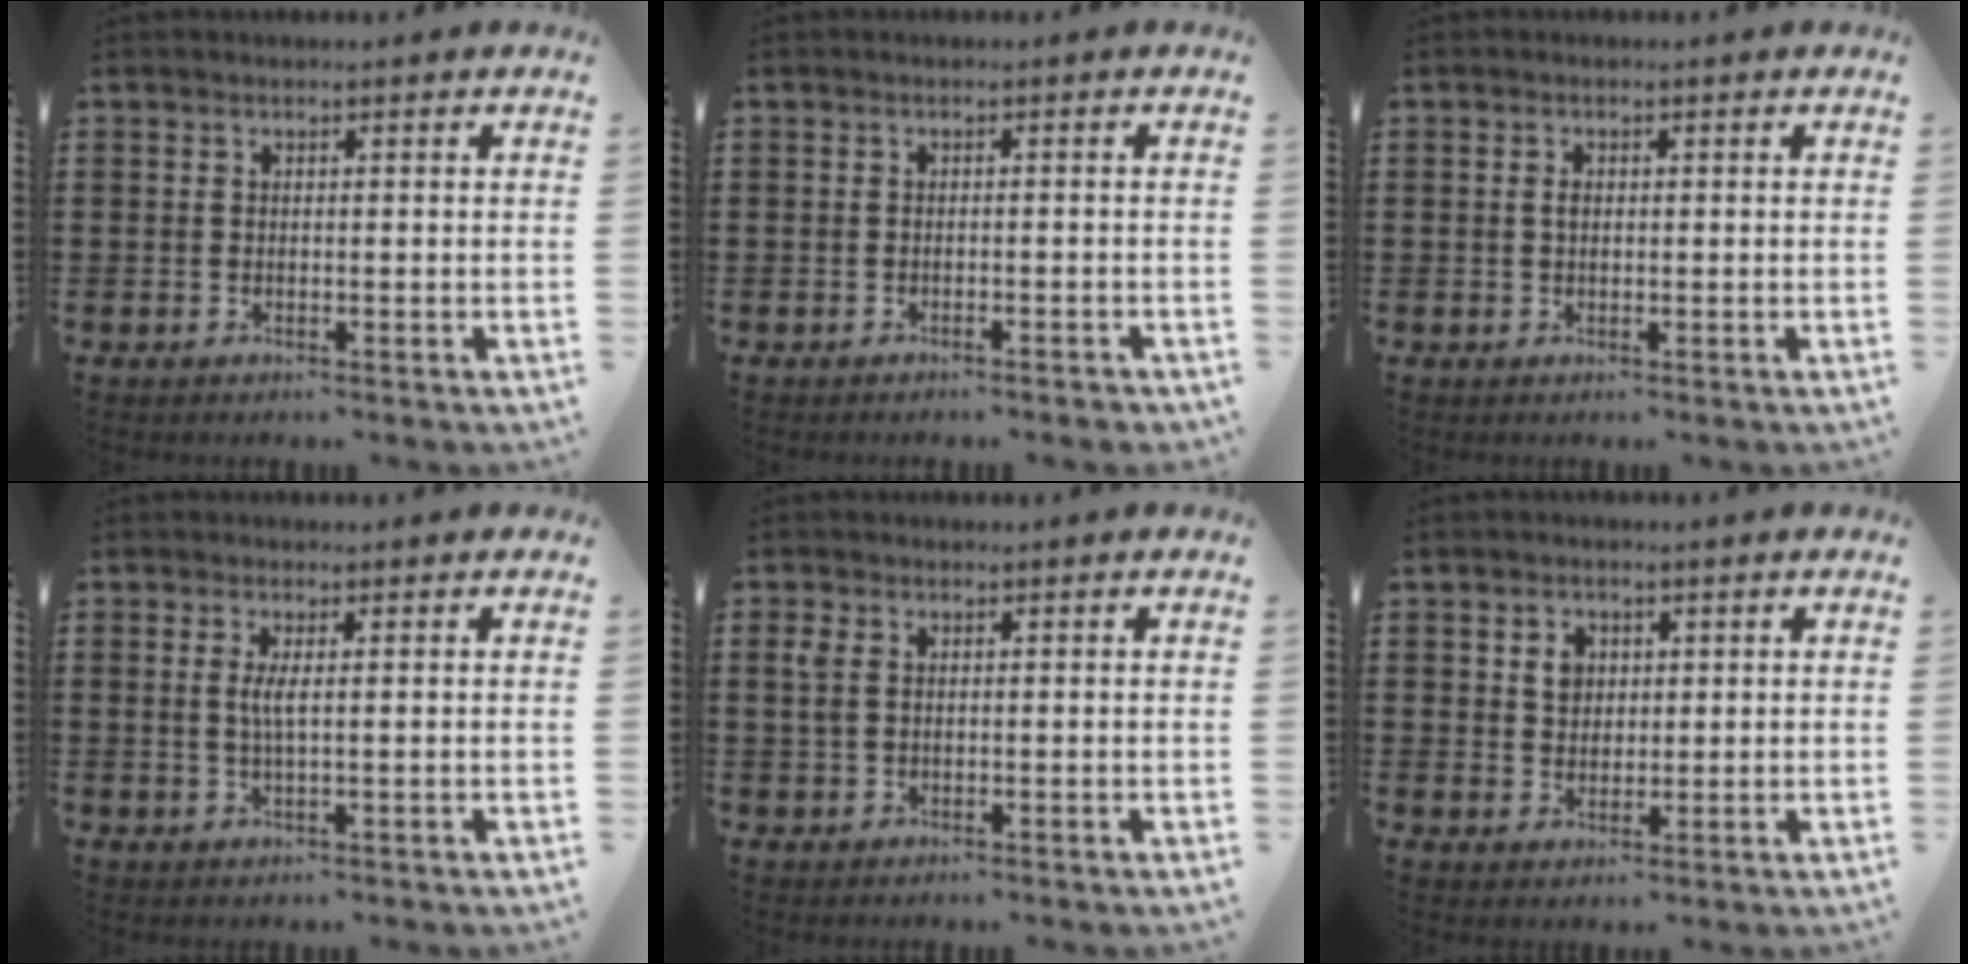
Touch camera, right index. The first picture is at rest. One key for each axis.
{"total": 0.9, "fx": -0.8, "fy": 0.0, "fz": 0.3, "tx": -0.008, "ty": 0.001, "tz": -0.016}
{"total": 1.2, "fx": 0.1, "fy": 0.7, "fz": 1.0, "tx": -0.021, "ty": 0.003, "tz": 0.002}
{"total": 2.4, "fx": 0.3, "fy": 0.2, "fz": 2.4, "tx": -0.048, "ty": -0.003, "tz": 0.005}
{"total": 2.1, "fx": 0.5, "fy": 1.4, "fz": 1.5, "tx": -0.042, "ty": 0.005, "tz": 0.006}
{"total": 3.0, "fx": 1.1, "fy": 2.4, "fz": 1.5, "tx": -0.031, "ty": 0.007, "tz": 0.016}